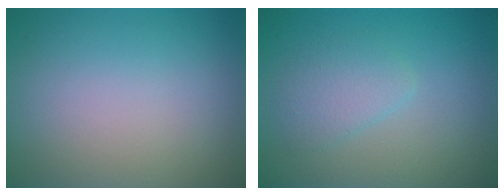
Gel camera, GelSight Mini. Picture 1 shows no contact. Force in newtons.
{"total": 2.1, "press": 2.1, "slide": 0.1}